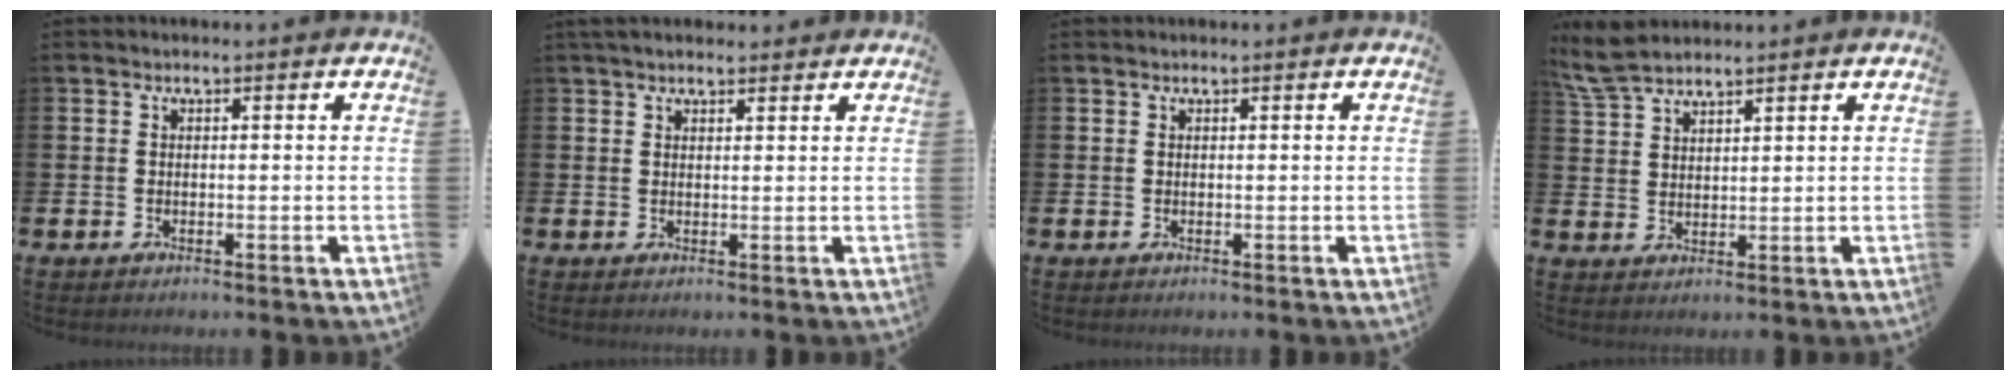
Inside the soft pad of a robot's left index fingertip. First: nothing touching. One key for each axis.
{"total": 2.1, "fx": 1.9, "fy": 0.7, "fz": 0.5, "tx": -0.006, "ty": 0.000, "tz": 0.033}
{"total": 0.0}
{"total": 5.5, "fx": 5.0, "fy": 1.4, "fz": 1.7, "tx": -0.049, "ty": -0.012, "tz": 0.094}